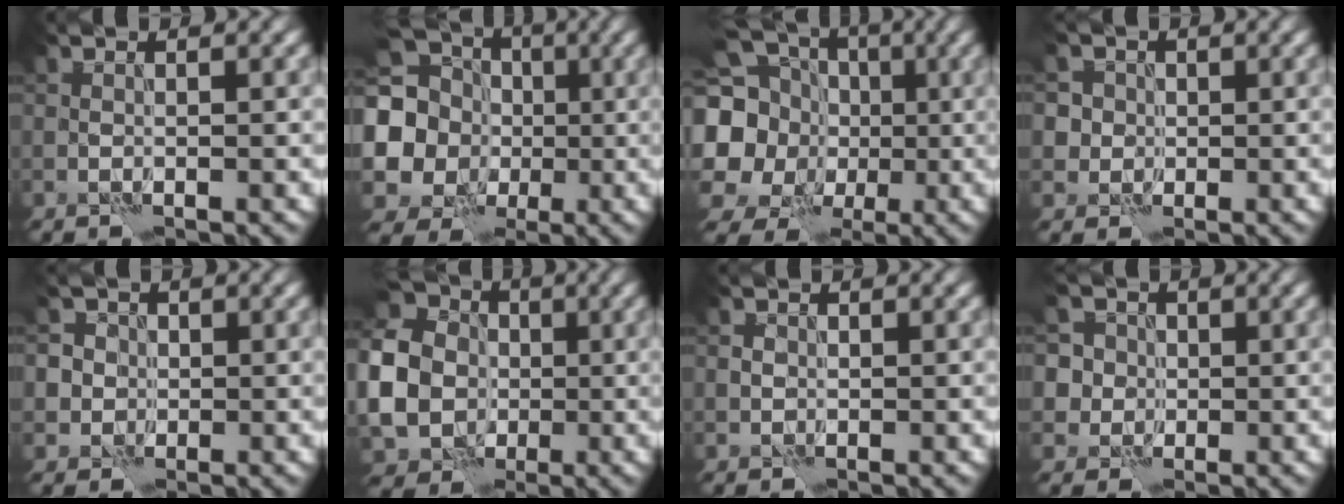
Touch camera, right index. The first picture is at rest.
{"total": 14.8, "force": [0.8, 13.7, 5.5], "torque": [-0.164, 0.020, -0.021]}
{"total": 18.0, "force": [1.7, 16.6, 6.8], "torque": [-0.188, 0.019, -0.014]}
{"total": 4.7, "force": [1.5, 4.2, 1.5], "torque": [-0.019, 0.023, 0.005]}
{"total": 4.9, "force": [0.9, 4.6, 1.6], "torque": [-0.022, 0.029, -0.006]}
{"total": 14.3, "force": [-0.8, 12.7, 6.5], "torque": [-0.173, -0.006, -0.040]}
{"total": 0.8, "force": [0.0, 0.8, 0.2], "torque": [-0.003, 0.000, -0.001]}
{"total": 6.9, "force": [2.5, 6.0, 2.3], "torque": [-0.041, 0.025, 0.012]}